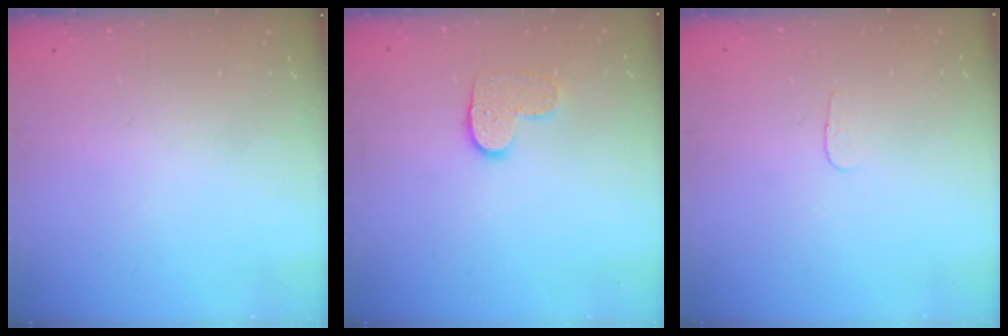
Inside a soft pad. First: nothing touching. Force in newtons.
{"total": 8.0, "press": 8.0, "slide": 0.4}
{"total": 2.8, "press": 2.8, "slide": 0.3}